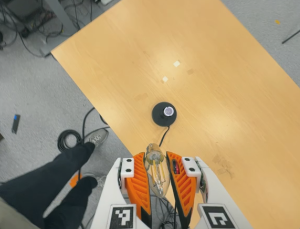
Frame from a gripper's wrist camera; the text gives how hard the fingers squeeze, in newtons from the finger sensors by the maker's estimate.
{"total": 22.3, "left": 24.1, "right": 20.6}